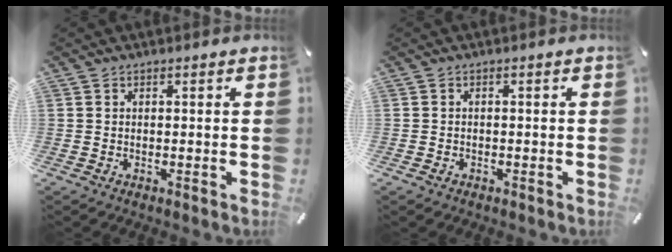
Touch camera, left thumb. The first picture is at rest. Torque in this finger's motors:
{"motor_torque": [-0.08, -0.06, -0.14, 0.03, 0.04]}